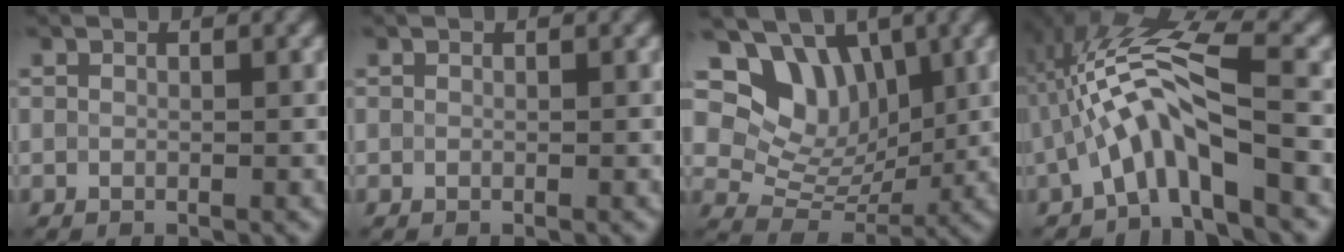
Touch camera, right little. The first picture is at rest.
{"total": 0.0}
{"total": 7.8, "force": [4.2, 5.3, 4.0], "torque": [-0.063, 0.002, 0.060]}
{"total": 6.2, "force": [-1.4, 1.0, 5.9], "torque": [-0.114, 0.018, -0.031]}